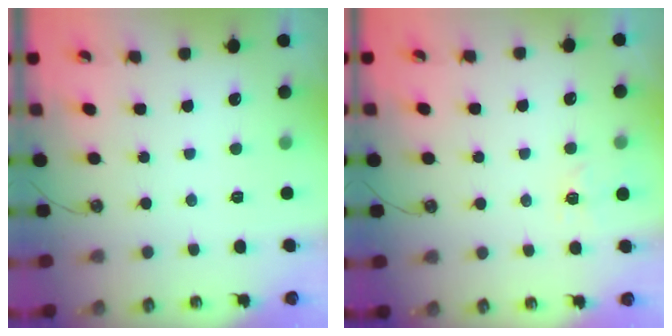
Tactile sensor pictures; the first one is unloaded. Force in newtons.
{"total": 4.4, "press": 4.4, "slide": 0.5}